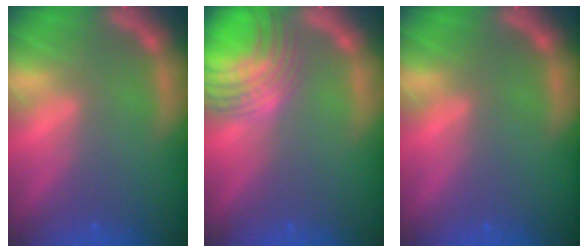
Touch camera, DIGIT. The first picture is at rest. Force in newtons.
{"total": 9.1}
{"total": 0.0}